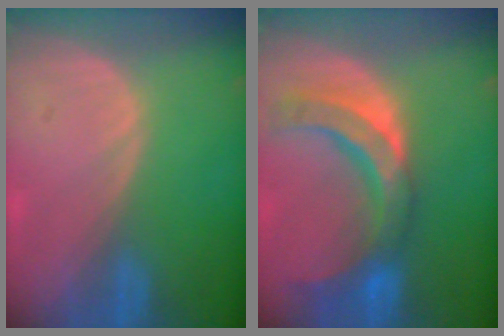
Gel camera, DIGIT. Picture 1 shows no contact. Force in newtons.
{"total": 10.3, "press": 9.3, "slide": 4.4}